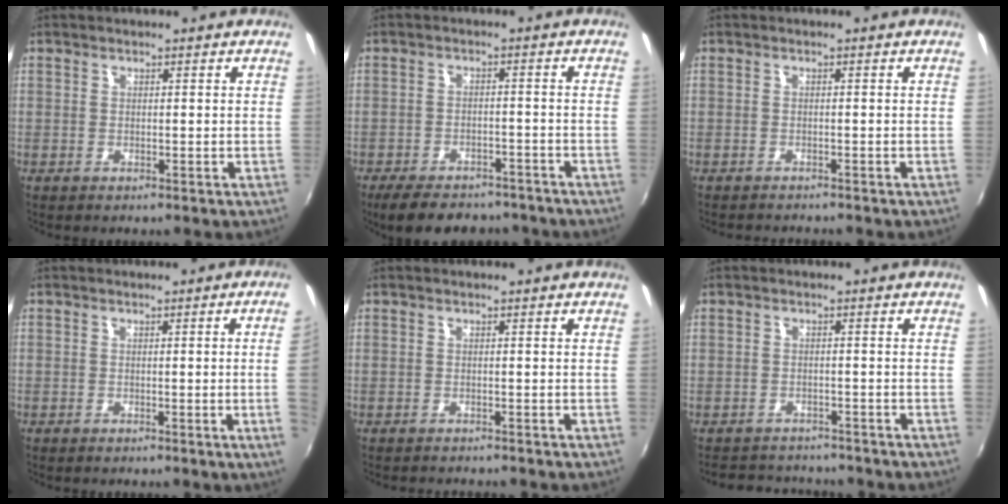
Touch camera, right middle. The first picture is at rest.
{"total": 12.9, "force": [-10.4, 5.1, 5.7], "torque": [-0.122, -0.010, -0.147]}
{"total": 2.6, "force": [-2.5, 0.4, 0.5], "torque": [-0.019, -0.013, -0.041]}
{"total": 3.2, "force": [-0.2, -1.7, 2.7], "torque": [-0.048, -0.011, 0.005]}
{"total": 2.2, "force": [-2.1, 0.4, 0.4], "torque": [-0.016, -0.012, -0.034]}
{"total": 7.3, "force": [-6.5, 3.1, 1.2], "torque": [-0.036, 0.019, -0.095]}